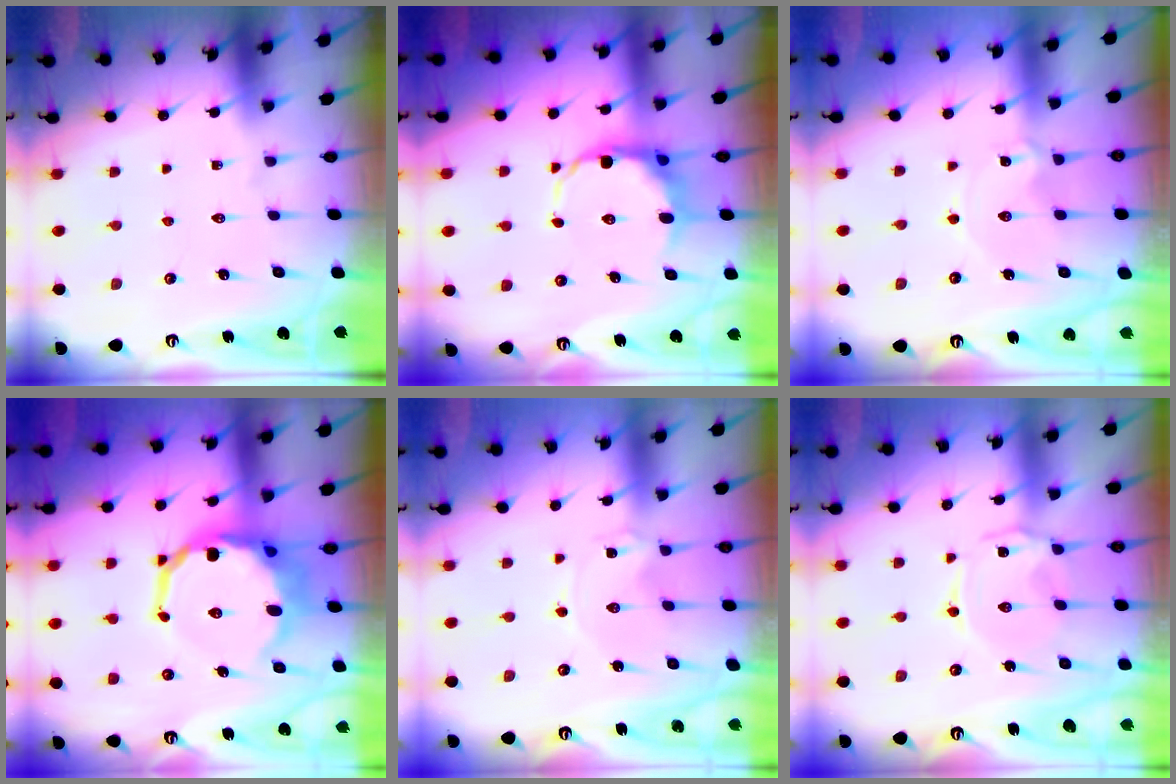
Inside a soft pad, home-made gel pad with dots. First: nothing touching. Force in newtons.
{"total": 10.3, "press": 9.6, "slide": 3.5}
{"total": 0.0}
{"total": 13.5, "press": 13.1, "slide": 3.2}
{"total": 0.0}
{"total": 1.6, "press": 1.5, "slide": 0.4}